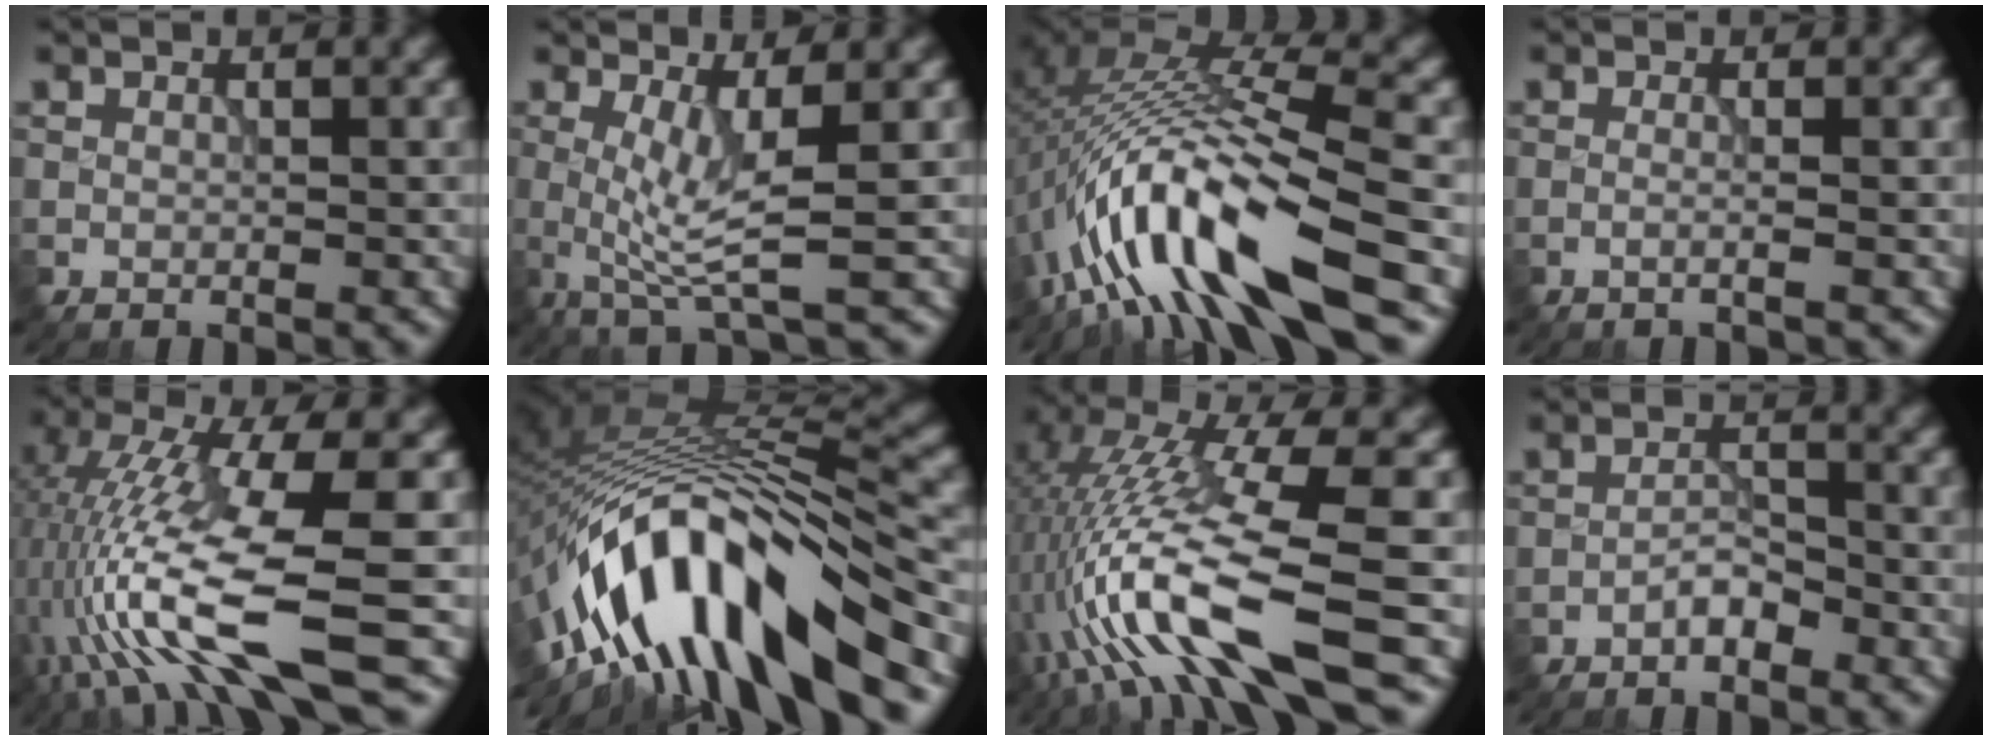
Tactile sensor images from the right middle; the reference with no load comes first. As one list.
[{"total": 4.5, "force": [0.0, 0.7, 4.5], "torque": [-0.092, -0.008, 0.003]}, {"total": 13.5, "force": [-4.9, 3.6, 12.0], "torque": [-0.224, 0.016, -0.078]}, {"total": 1.6, "force": [-0.2, 0.6, 1.5], "torque": [-0.012, -0.006, -0.024]}, {"total": 12.2, "force": [-4.1, 2.4, 11.3], "torque": [-0.232, 0.002, -0.069]}, {"total": 13.7, "force": [-7.3, 4.4, 10.6], "torque": [-0.176, 0.017, -0.123]}, {"total": 13.6, "force": [-4.3, 3.3, 12.5], "torque": [-0.260, 0.005, -0.066]}, {"total": 1.9, "force": [-1.4, 0.7, 1.2], "torque": [-0.020, 0.008, -0.028]}]